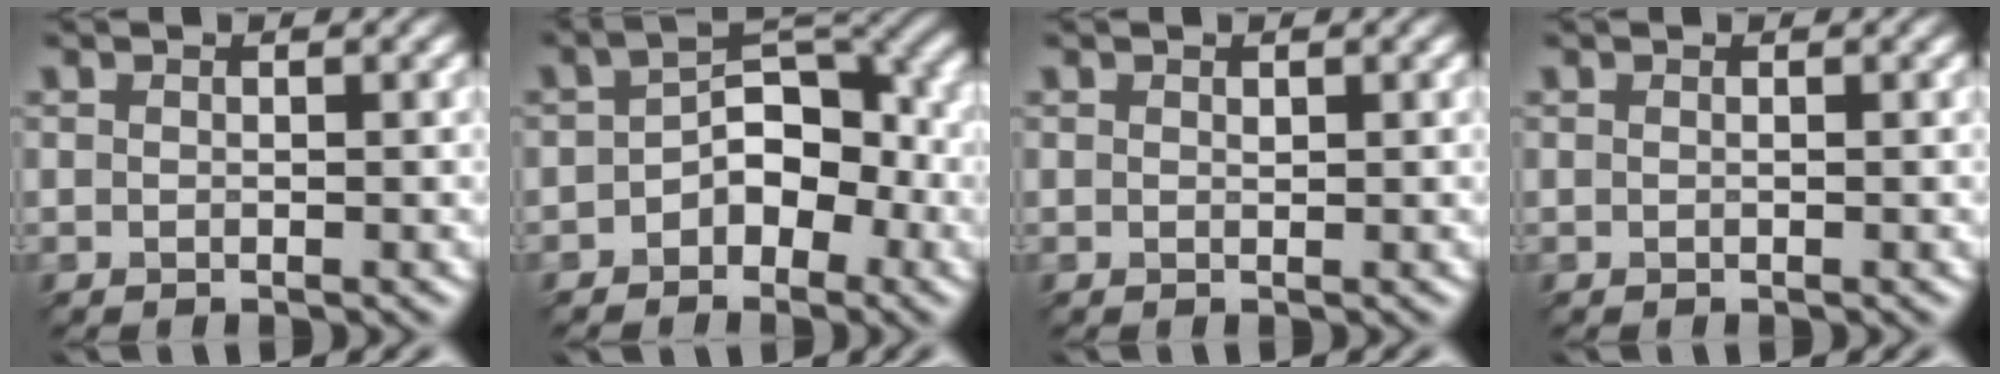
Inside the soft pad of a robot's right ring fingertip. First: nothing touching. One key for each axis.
{"total": 4.0, "fx": -1.7, "fy": 2.5, "fz": 2.7, "tx": -0.046, "ty": 0.013, "tz": -0.025}
{"total": 1.0, "fx": 0.0, "fy": -0.7, "fz": -0.6, "tx": -0.009, "ty": -0.002, "tz": 0.012}
{"total": 0.5, "fx": 0.3, "fy": 0.3, "fz": 0.3, "tx": 0.004, "ty": 0.003, "tz": -0.003}